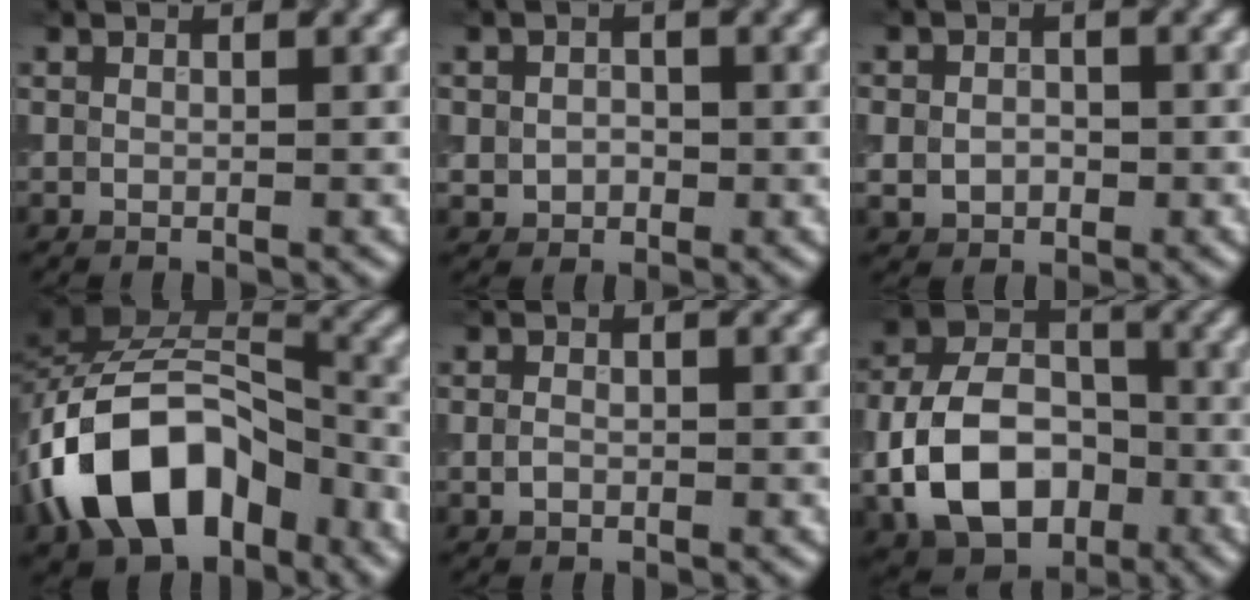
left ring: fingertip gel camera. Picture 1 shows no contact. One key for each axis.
{"total": 2.1, "fx": -0.2, "fy": 1.8, "fz": 1.1, "tx": -0.016, "ty": -0.002, "tz": -0.007}
{"total": 2.9, "fx": -0.4, "fy": 2.3, "fz": 1.6, "tx": -0.024, "ty": -0.004, "tz": -0.008}
{"total": 12.8, "fx": -5.9, "fy": 7.9, "fz": 8.2, "tx": -0.139, "ty": 0.012, "tz": -0.113}
{"total": 1.0, "fx": -0.2, "fy": 0.7, "fz": 0.6, "tx": -0.011, "ty": -0.001, "tz": -0.007}
{"total": 10.2, "fx": -3.1, "fy": 7.1, "fz": 6.7, "tx": -0.131, "ty": 0.002, "tz": -0.060}